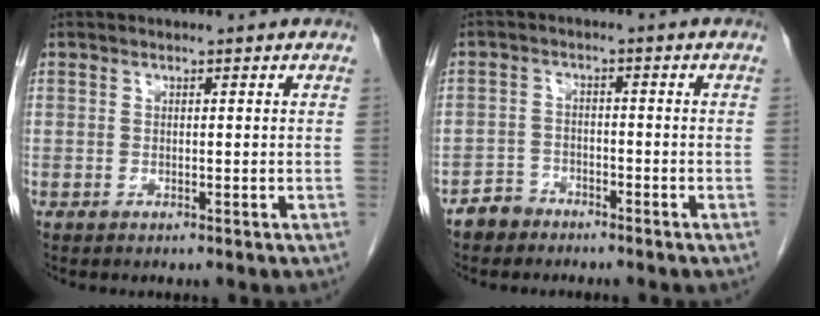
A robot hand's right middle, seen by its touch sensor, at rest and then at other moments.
{"total": 3.2, "force": [-2.6, 1.8, 0.1], "torque": [-0.005, 0.007, -0.045]}